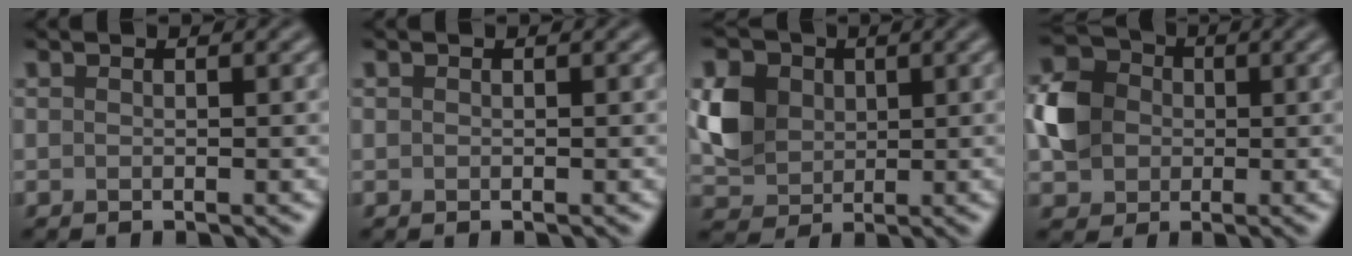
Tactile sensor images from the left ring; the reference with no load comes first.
{"total": 0.0}
{"total": 4.9, "force": [0.9, 4.1, 2.5], "torque": [-0.057, 0.003, 0.018]}
{"total": 4.5, "force": [-0.1, 4.1, 1.9], "torque": [-0.031, 0.009, -0.006]}